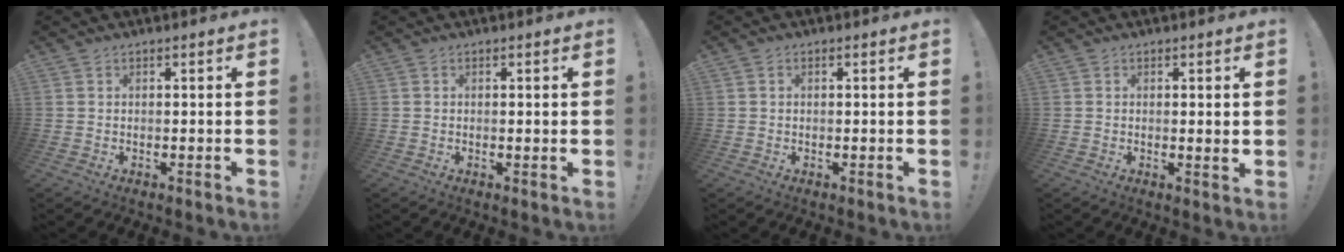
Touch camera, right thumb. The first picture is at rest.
{"total": 1.0, "force": [0.4, 0.1, 0.9], "torque": [-0.009, -0.004, 0.005]}
{"total": 0.7, "force": [-0.1, 0.5, 0.4], "torque": [-0.008, 0.005, -0.002]}
{"total": 2.0, "force": [0.7, 0.0, 1.9], "torque": [-0.019, -0.008, 0.008]}